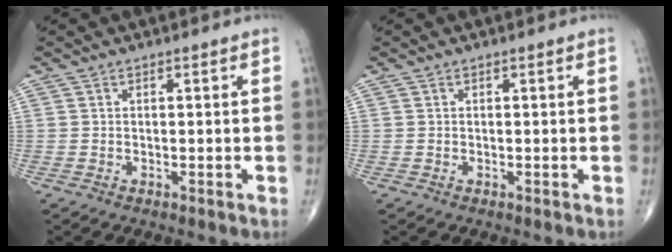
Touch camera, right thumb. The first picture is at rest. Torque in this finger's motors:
{"motor_torque": [-0.13, 0.14, -0.18, -0.08, 0.00]}